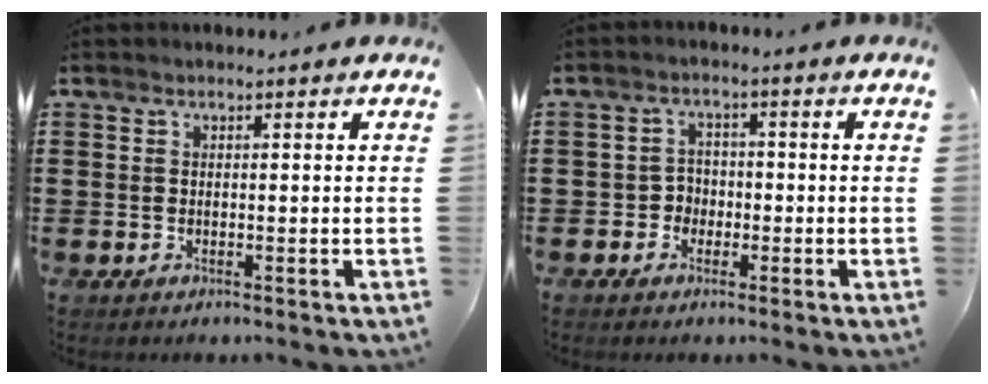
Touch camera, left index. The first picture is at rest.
{"total": 2.6, "force": [-1.1, 2.3, 0.7], "torque": [-0.022, 0.004, -0.027]}